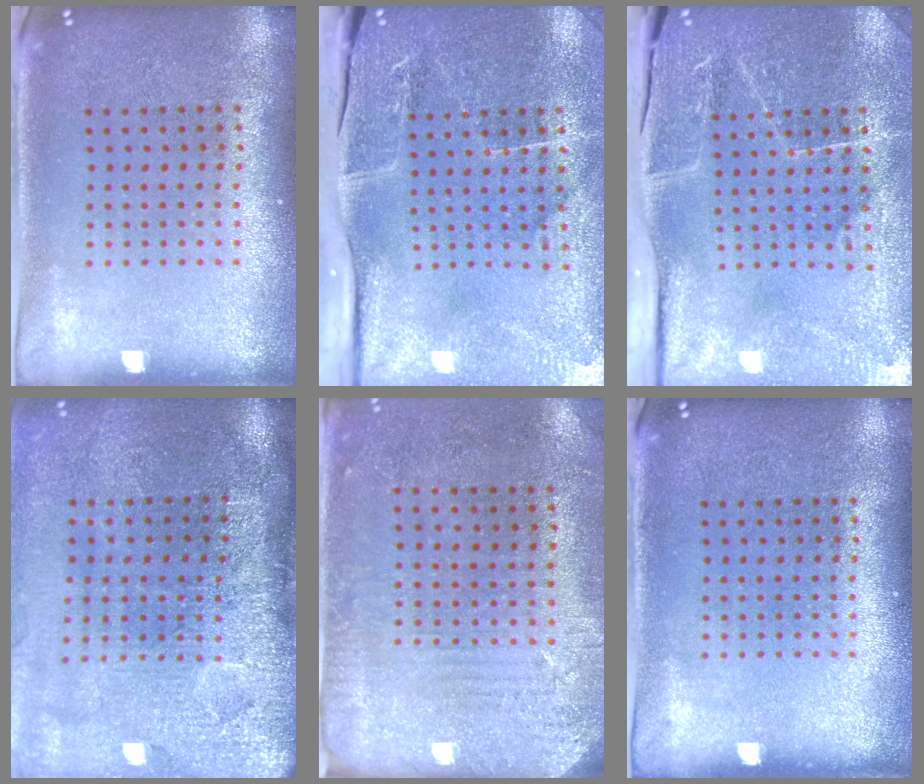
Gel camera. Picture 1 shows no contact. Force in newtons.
{"total": 4.2, "press": 3.8, "slide": 1.9}
{"total": 3.9, "press": 3.8, "slide": 1.1}
{"total": 4.5, "press": 3.7, "slide": 2.7}
{"total": 2.9, "press": 2.4, "slide": 1.6}
{"total": 0.0}